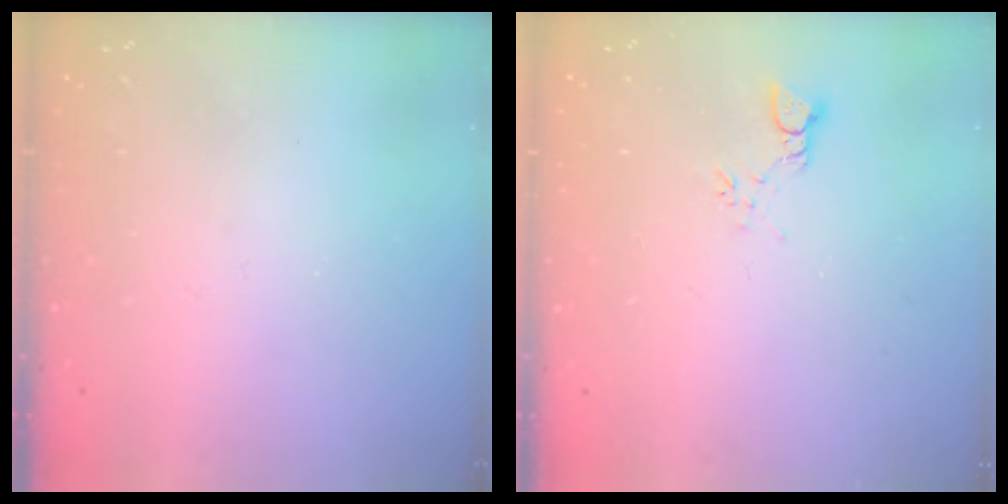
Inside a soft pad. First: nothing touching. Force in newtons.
{"total": 2.3, "press": 2.3, "slide": 0.2}